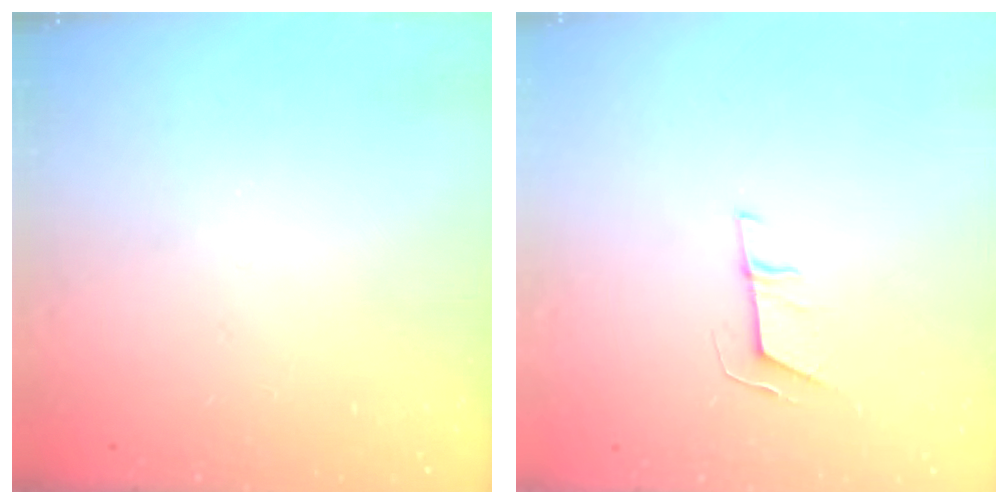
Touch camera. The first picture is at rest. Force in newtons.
{"total": 6.1, "press": 6.1, "slide": 1.0}